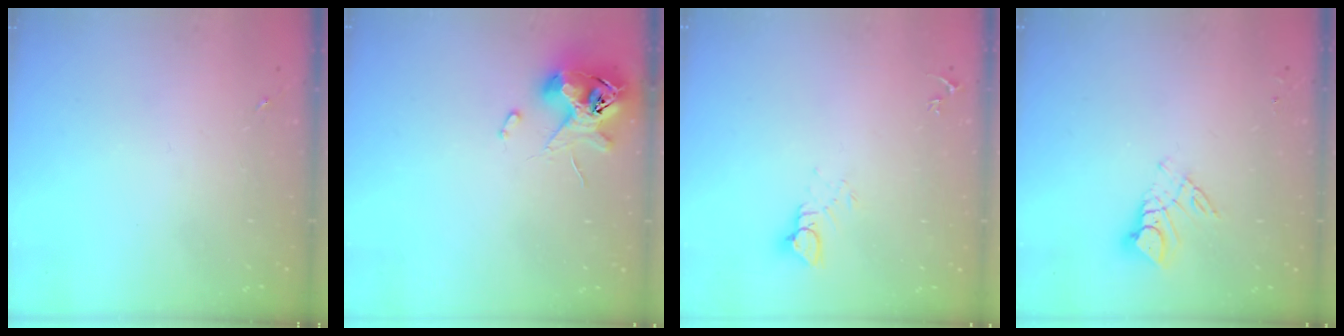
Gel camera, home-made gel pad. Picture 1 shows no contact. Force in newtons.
{"total": 11.8, "press": 11.6, "slide": 1.9}
{"total": 4.2, "press": 4.2, "slide": 0.4}
{"total": 8.8, "press": 8.8, "slide": 0.8}